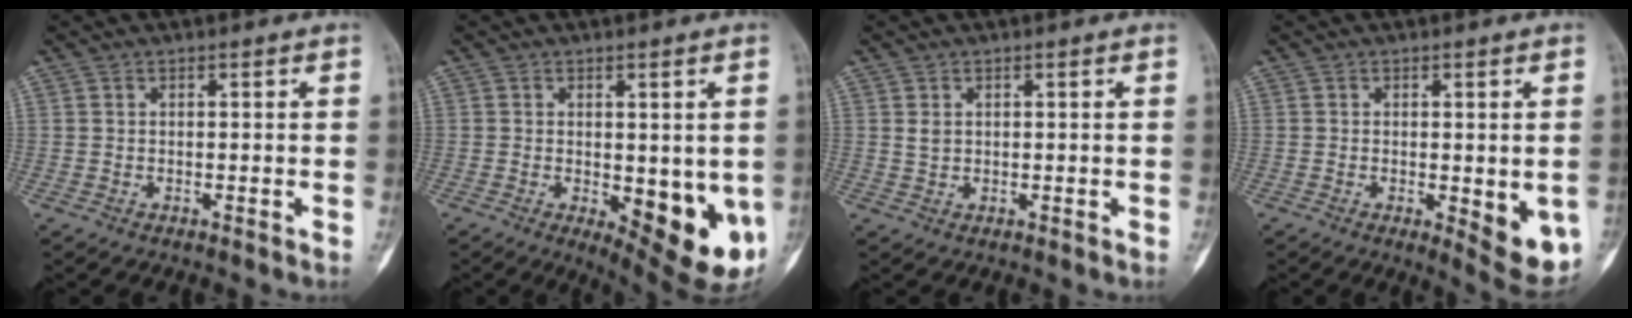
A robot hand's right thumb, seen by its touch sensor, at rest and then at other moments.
{"total": 13.0, "force": [-2.8, 5.3, 11.6], "torque": [-0.128, -0.023, -0.020]}
{"total": 1.4, "force": [0.5, 1.0, 0.8], "torque": [-0.011, -0.003, 0.014]}
{"total": 8.5, "force": [-2.0, 3.1, 7.7], "torque": [-0.088, -0.017, -0.019]}